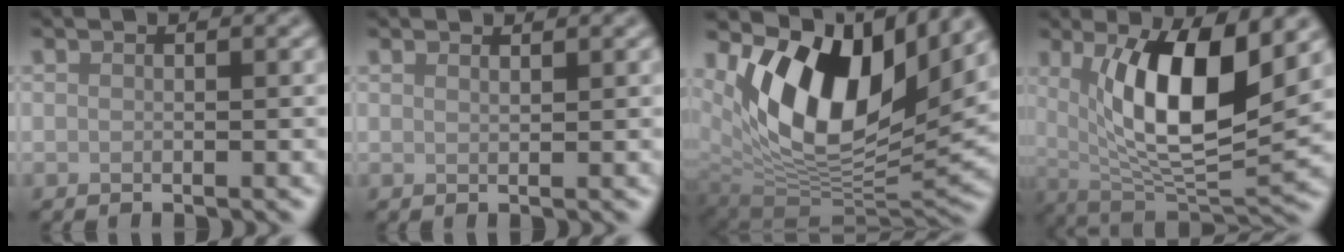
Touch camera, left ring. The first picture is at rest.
{"total": 0.7, "force": [0.7, 0.1, 0.2], "torque": [0.001, -0.001, 0.012]}
{"total": 13.6, "force": [5.6, 7.4, 10.0], "torque": [-0.177, -0.004, 0.106]}
{"total": 10.0, "force": [2.6, 3.5, 9.0], "torque": [-0.152, -0.018, 0.052]}